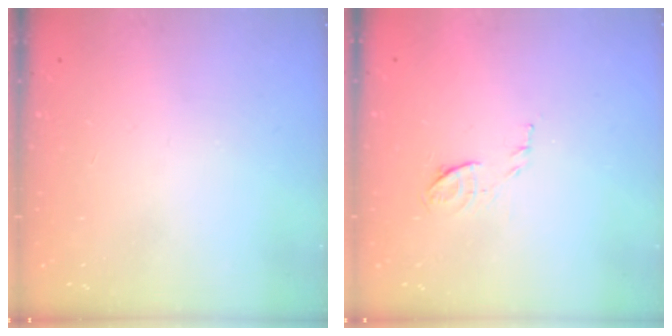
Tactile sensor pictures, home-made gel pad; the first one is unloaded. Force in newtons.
{"total": 6.5, "press": 6.4, "slide": 1.1}